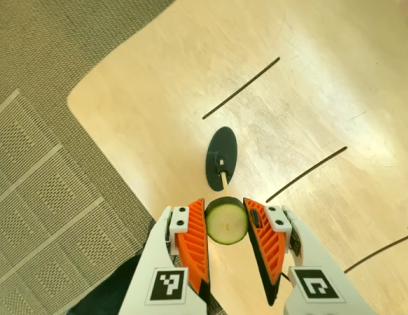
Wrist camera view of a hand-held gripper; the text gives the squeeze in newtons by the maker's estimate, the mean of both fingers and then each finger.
{"total": 8.8, "left": 8.7, "right": 9.0}